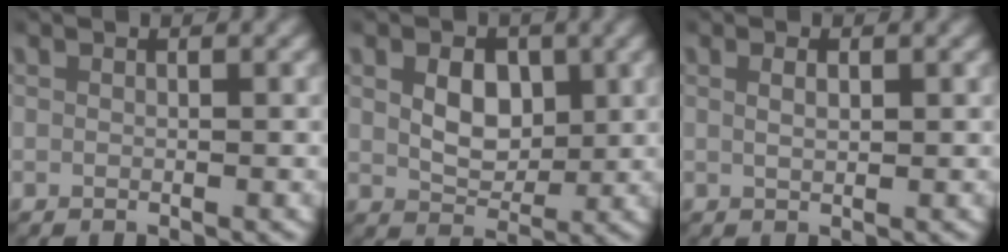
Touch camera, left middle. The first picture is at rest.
{"total": 3.8, "force": [0.9, 2.8, 2.4], "torque": [-0.040, -0.013, 0.025]}
{"total": 0.9, "force": [0.3, 0.3, 0.8], "torque": [-0.014, -0.002, 0.009]}